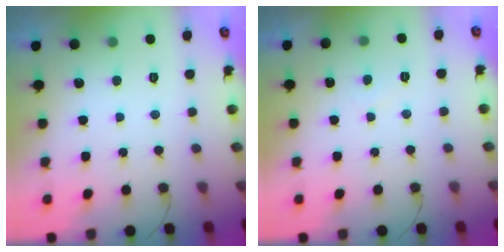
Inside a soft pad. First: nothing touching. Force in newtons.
{"total": 1.8, "press": 1.8, "slide": 0.3}